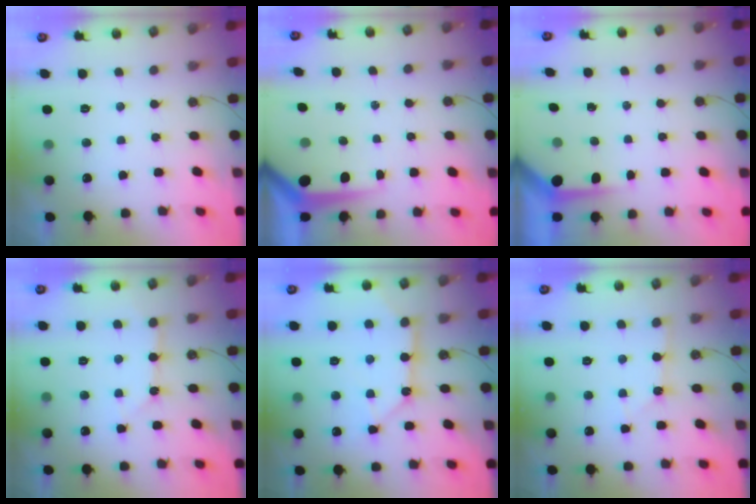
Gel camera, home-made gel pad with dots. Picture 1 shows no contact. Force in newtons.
{"total": 7.8, "press": 7.7, "slide": 0.6}
{"total": 4.0, "press": 4.0, "slide": 0.3}
{"total": 2.7, "press": 2.7, "slide": 0.4}
{"total": 12.3, "press": 12.2, "slide": 1.6}
{"total": 2.2, "press": 2.2, "slide": 0.4}